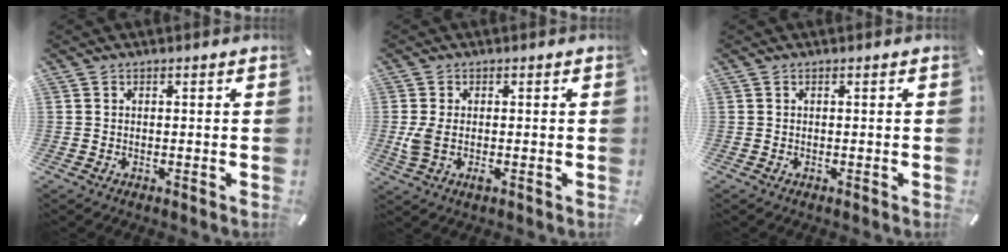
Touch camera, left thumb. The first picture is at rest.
{"total": 4.3, "force": [-0.3, 2.3, 3.5], "torque": [-0.068, -0.004, -0.007]}
{"total": 0.0}